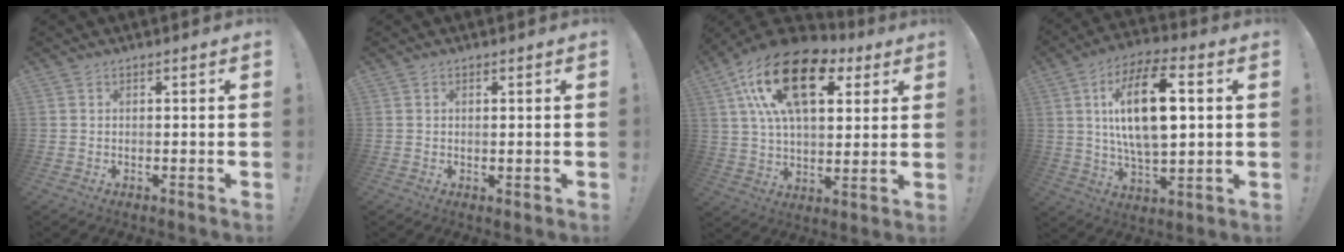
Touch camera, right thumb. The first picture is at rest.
{"total": 1.2, "force": [0.8, 0.6, 0.7], "torque": [0.000, -0.006, 0.012]}
{"total": 23.7, "force": [9.7, 12.3, 17.7], "torque": [-0.303, -0.040, 0.169]}
{"total": 19.6, "force": [3.9, 8.9, 17.1], "torque": [-0.305, -0.001, 0.053]}